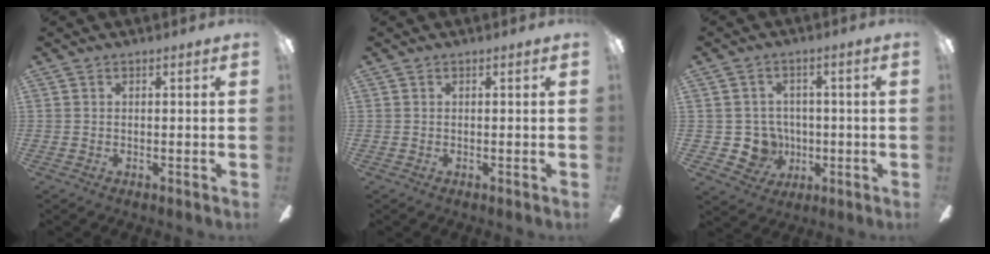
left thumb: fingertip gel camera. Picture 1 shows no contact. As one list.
[{"total": 0.0}, {"total": 7.6, "force": [-0.5, 7.3, 2.1], "torque": [-0.058, 0.005, -0.003]}]